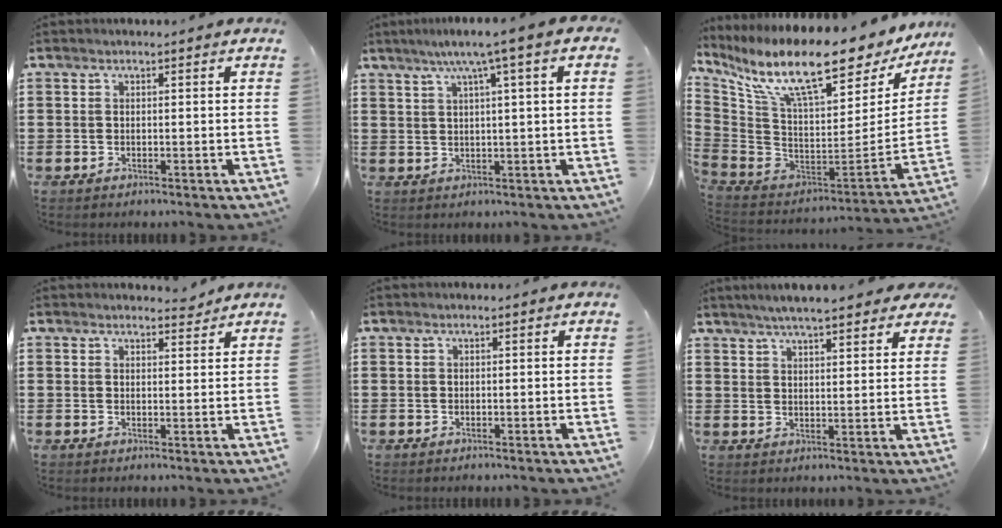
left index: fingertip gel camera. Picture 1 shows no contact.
{"total": 4.9, "force": [2.1, -0.6, 4.4], "torque": [-0.090, -0.002, 0.031]}
{"total": 15.6, "force": [10.1, 3.4, 11.4], "torque": [-0.237, -0.071, 0.164]}
{"total": 2.5, "force": [2.4, 0.5, 0.5], "torque": [-0.008, -0.004, 0.043]}
{"total": 0.0}
{"total": 5.1, "force": [4.6, 0.3, 2.0], "torque": [-0.056, -0.009, 0.082]}